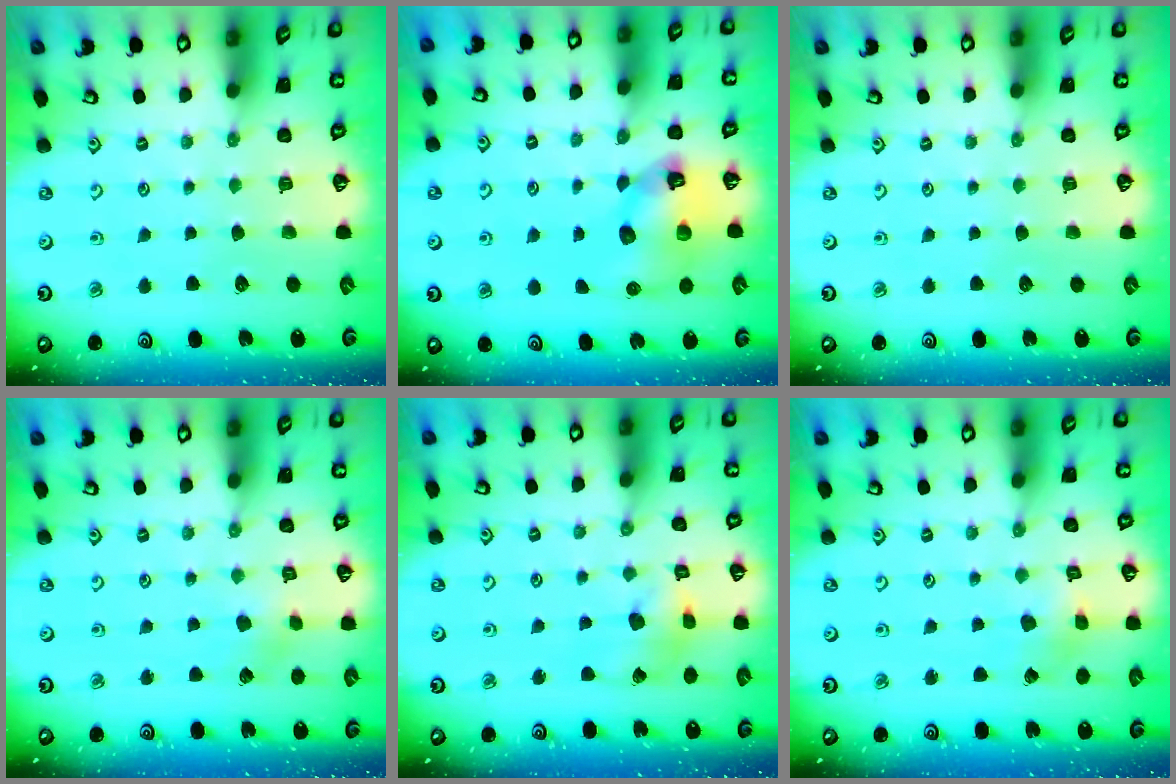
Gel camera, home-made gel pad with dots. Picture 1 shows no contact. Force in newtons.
{"total": 9.6, "press": 9.6, "slide": 0.4}
{"total": 0.0}
{"total": 3.1, "press": 3.0, "slide": 0.3}
{"total": 9.9, "press": 9.8, "slide": 1.1}
{"total": 2.2, "press": 2.2, "slide": 0.3}